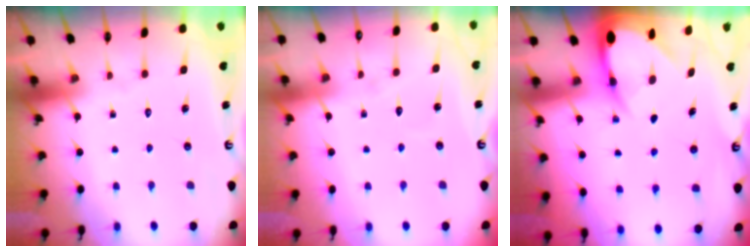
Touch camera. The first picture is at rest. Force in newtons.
{"total": 5.8, "press": 5.8, "slide": 0.4}
{"total": 5.4, "press": 5.4, "slide": 0.7}